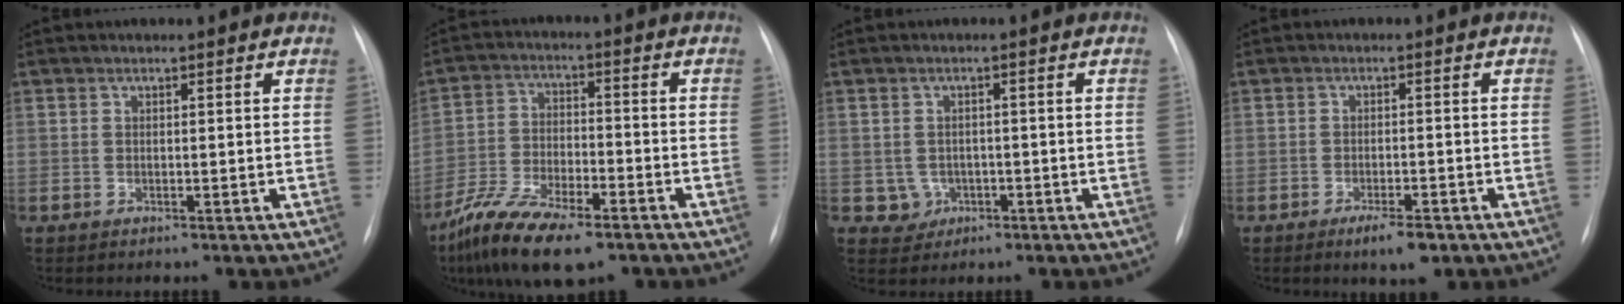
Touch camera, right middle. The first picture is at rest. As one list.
[{"total": 12.8, "force": [-8.8, 3.9, 8.3], "torque": [-0.160, -0.018, -0.161]}, {"total": 2.9, "force": [-0.8, 2.7, 0.4], "torque": [0.000, 0.007, -0.005]}, {"total": 4.1, "force": [-2.7, 1.0, 3.0], "torque": [-0.050, -0.004, -0.038]}]